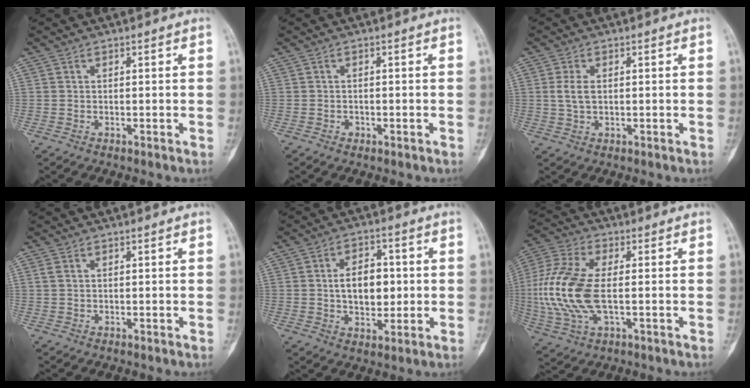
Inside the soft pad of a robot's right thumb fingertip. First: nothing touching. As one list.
[{"total": 0.8, "force": [-0.4, 0.7, 0.3], "torque": [-0.001, 0.004, -0.005]}, {"total": 3.5, "force": [0.4, 2.0, 2.8], "torque": [-0.057, 0.002, 0.009]}, {"total": 1.2, "force": [0.4, 0.7, 0.9], "torque": [-0.025, 0.005, 0.012]}, {"total": 9.3, "force": [0.4, 5.9, 7.2], "torque": [-0.083, 0.005, 0.008]}, {"total": 16.3, "force": [-1.0, 8.0, 14.1], "torque": [-0.326, 0.005, -0.016]}]